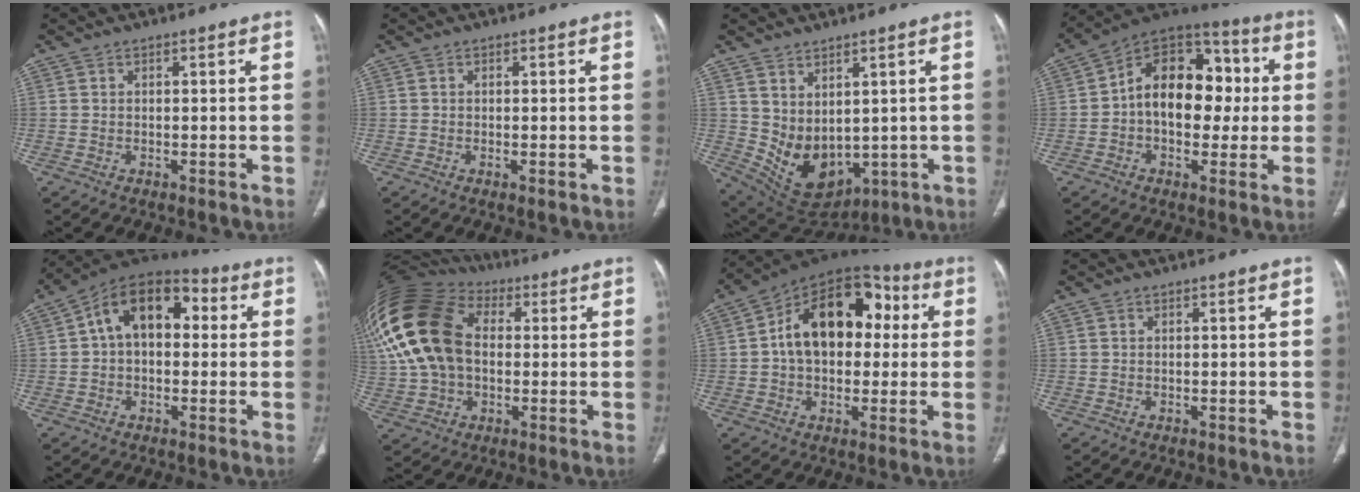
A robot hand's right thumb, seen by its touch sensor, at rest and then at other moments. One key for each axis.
{"total": 0.6, "fx": -0.2, "fy": 0.1, "fz": 0.6, "tx": -0.013, "ty": -0.003, "tz": -0.003}
{"total": 10.8, "fx": 1.8, "fy": 7.2, "fz": 7.8, "tx": -0.113, "ty": -0.025, "tz": 0.074}
{"total": 17.8, "fx": 0.7, "fy": 11.9, "fz": 13.3, "tx": -0.156, "ty": 0.041, "tz": 0.001}
{"total": 14.0, "fx": 2.3, "fy": 8.8, "fz": 10.7, "tx": -0.144, "ty": 0.040, "tz": 0.026}
{"total": 25.2, "fx": 3.7, "fy": 17.5, "fz": 17.7, "tx": -0.404, "ty": 0.041, "tz": 0.072}
{"total": 19.0, "fx": 2.4, "fy": 12.5, "fz": 14.1, "tx": -0.187, "ty": 0.039, "tz": 0.030}
{"total": 0.0}